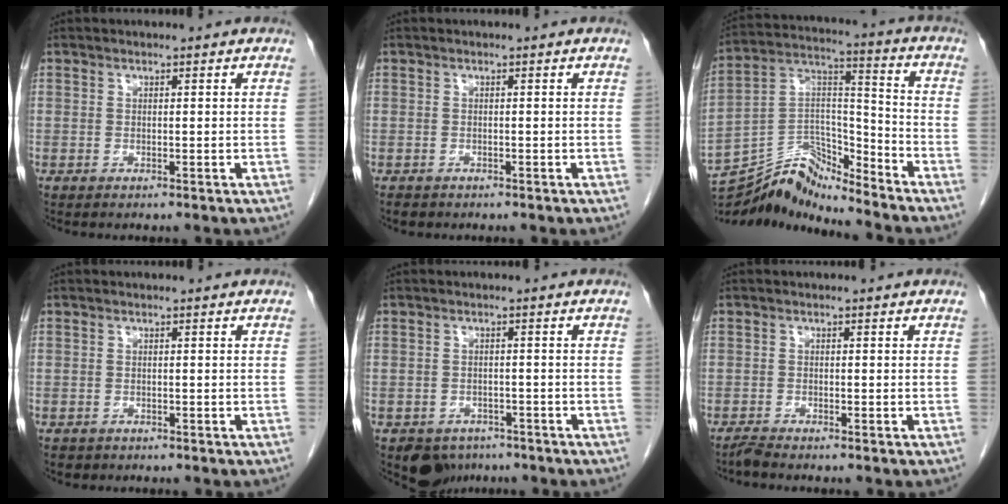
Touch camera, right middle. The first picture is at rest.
{"total": 1.3, "force": [-1.0, 0.7, 0.3], "torque": [-0.010, 0.000, -0.013]}
{"total": 10.8, "force": [-10.7, 0.7, 1.4], "torque": [-0.024, 0.050, -0.203]}
{"total": 1.1, "force": [-0.7, 0.8, 0.1], "torque": [-0.010, 0.002, -0.008]}
{"total": 4.6, "force": [-3.3, 3.2, 0.5], "torque": [0.000, 0.006, -0.045]}
{"total": 1.2, "force": [-1.2, -0.2, 0.3], "torque": [-0.012, -0.005, -0.025]}